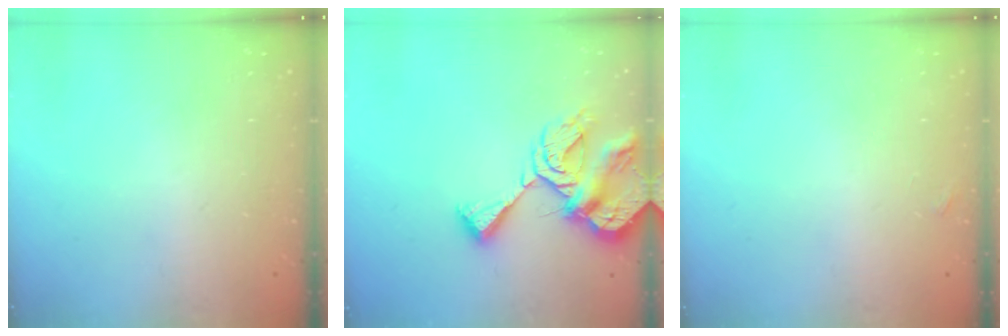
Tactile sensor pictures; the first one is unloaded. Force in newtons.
{"total": 11.2, "press": 11.2, "slide": 1.3}
{"total": 3.8, "press": 3.8, "slide": 0.4}